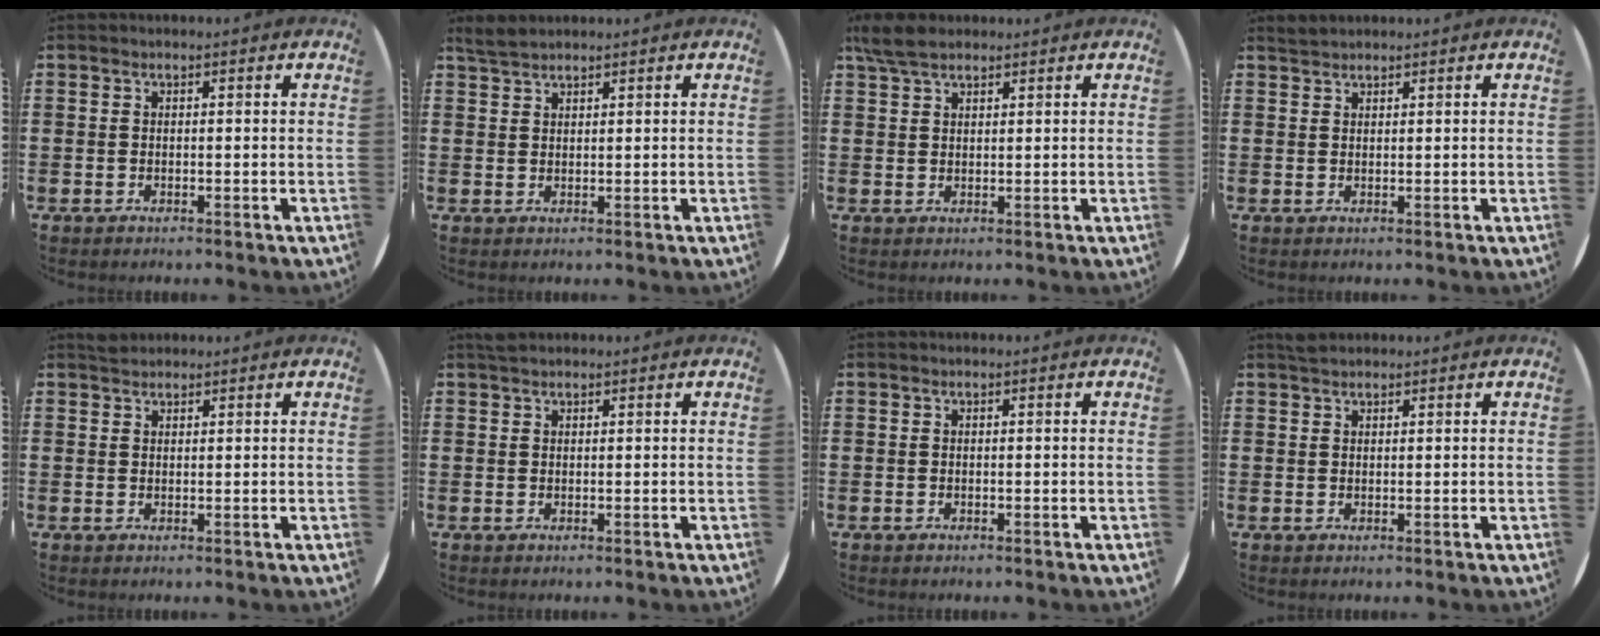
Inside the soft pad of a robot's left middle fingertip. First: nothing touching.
{"total": 2.2, "force": [2.1, 0.4, 0.6], "torque": [-0.015, 0.005, 0.040]}
{"total": 4.1, "force": [3.2, 1.4, 2.1], "torque": [-0.049, 0.005, 0.060]}
{"total": 1.2, "force": [1.2, 0.2, 0.0], "torque": [-0.001, 0.002, 0.023]}
{"total": 1.3, "force": [1.3, 0.3, 0.0], "torque": [0.006, 0.000, 0.024]}
{"total": 0.9, "force": [0.9, 0.2, 0.1], "torque": [0.003, -0.001, 0.016]}
{"total": 0.0}
{"total": 1.2, "force": [1.1, 0.3, 0.2], "torque": [0.003, 0.000, 0.019]}